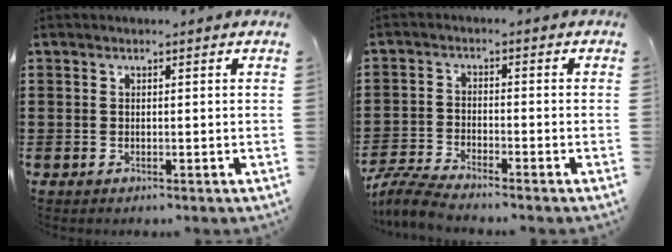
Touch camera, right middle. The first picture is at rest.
{"total": 4.6, "force": [-4.2, 0.0, 1.7], "torque": [-0.060, -0.017, -0.090]}